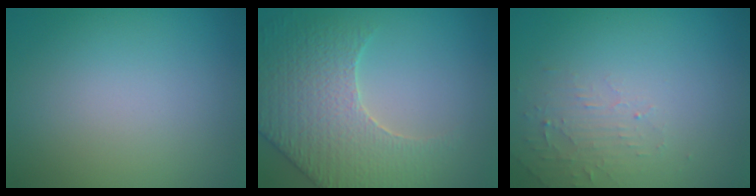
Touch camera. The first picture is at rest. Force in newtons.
{"total": 5.7, "press": 5.2, "slide": 2.1}
{"total": 2.0, "press": 1.9, "slide": 0.4}